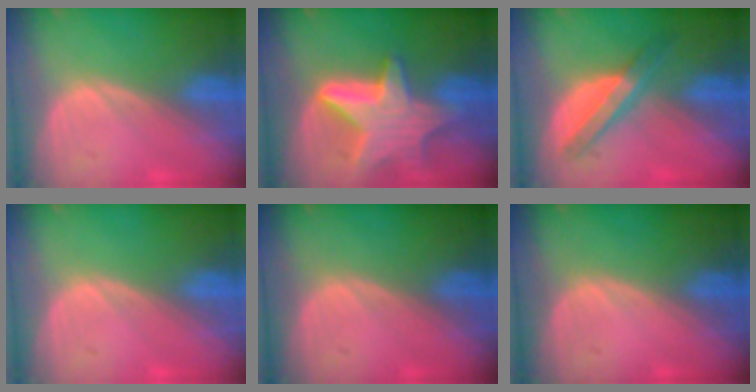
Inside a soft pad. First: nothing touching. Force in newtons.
{"total": 9.5, "press": 9.5, "slide": 0.6}
{"total": 5.4, "press": 5.3, "slide": 0.8}
{"total": 0.0}
{"total": 0.0}
{"total": 0.0}